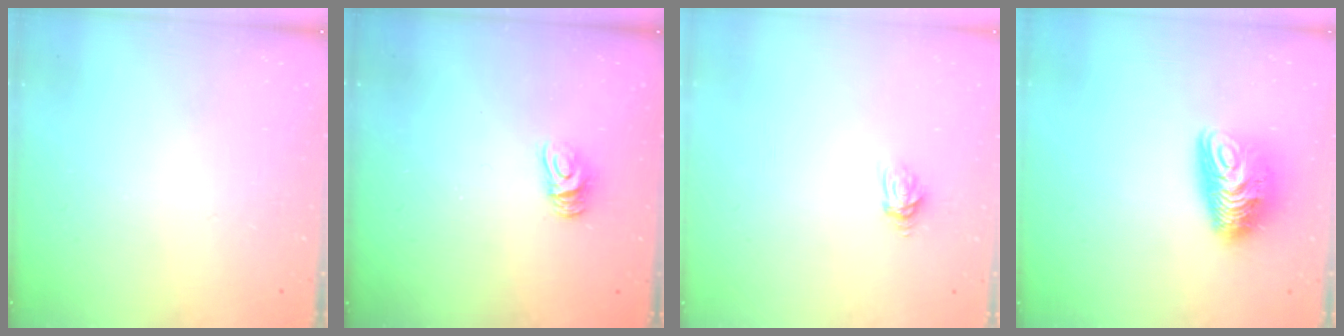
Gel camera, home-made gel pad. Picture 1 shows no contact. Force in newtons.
{"total": 6.3, "press": 6.3, "slide": 0.2}
{"total": 4.8, "press": 4.7, "slide": 0.6}
{"total": 10.4, "press": 10.3, "slide": 1.1}